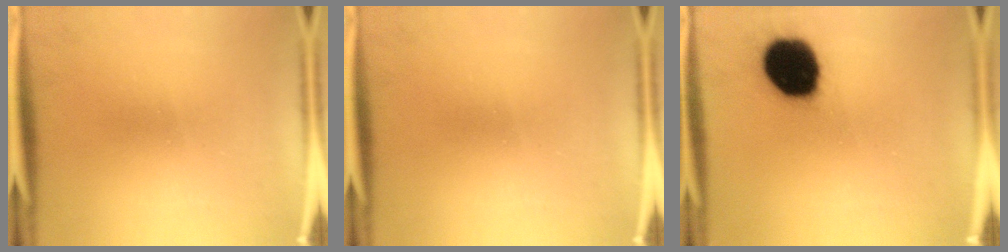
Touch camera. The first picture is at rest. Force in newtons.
{"total": 0.0}
{"total": 18.9}